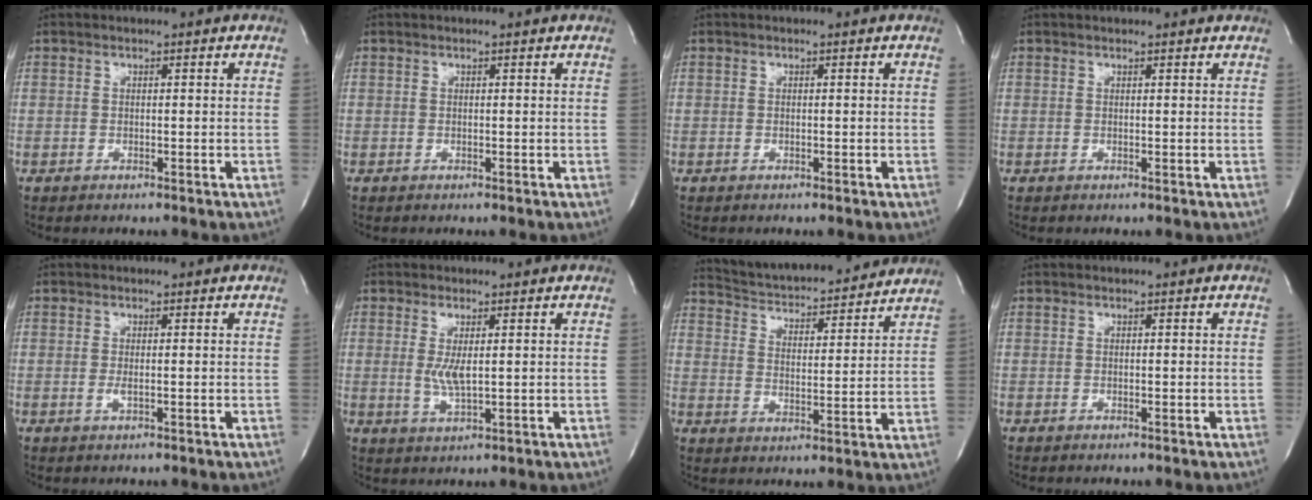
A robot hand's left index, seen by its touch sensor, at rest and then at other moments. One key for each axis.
{"total": 0.0}
{"total": 0.0}
{"total": 2.5, "fx": 2.4, "fy": 0.4, "fz": 0.6, "tx": -0.012, "ty": 0.012, "tz": 0.018}
{"total": 1.1, "fx": -0.8, "fy": 0.1, "fz": 0.8, "tx": -0.018, "ty": -0.008, "tz": -0.011}
{"total": 3.4, "fx": -0.2, "fy": 0.7, "fz": 3.3, "tx": -0.071, "ty": -0.014, "tz": 0.004}
{"total": 18.3, "fx": 17.2, "fy": 2.7, "fz": 5.5, "tx": -0.084, "ty": 0.000, "tz": 0.244}
{"total": 0.0}